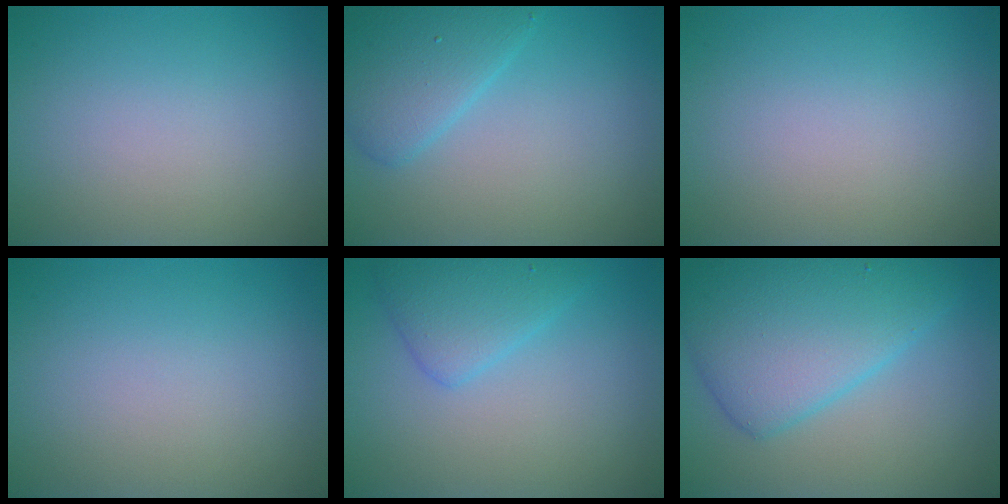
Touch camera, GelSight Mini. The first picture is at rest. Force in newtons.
{"total": 3.9, "press": 3.9, "slide": 0.1}
{"total": 0.0}
{"total": 0.0}
{"total": 3.2, "press": 3.2, "slide": 0.1}
{"total": 7.8, "press": 7.8, "slide": 0.0}